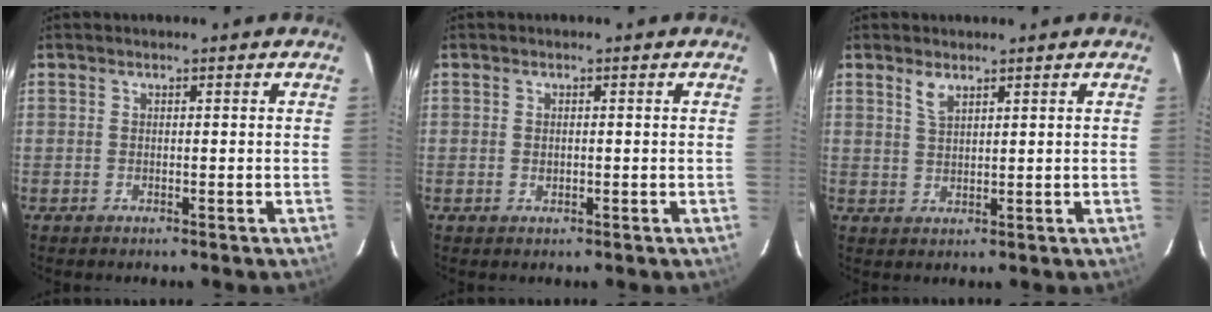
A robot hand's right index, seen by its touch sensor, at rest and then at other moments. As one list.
[{"total": 1.0, "force": [-0.1, 0.7, 0.7], "torque": [-0.011, 0.003, -0.001]}, {"total": 2.6, "force": [1.8, 0.9, 1.6], "torque": [-0.030, 0.000, 0.036]}]